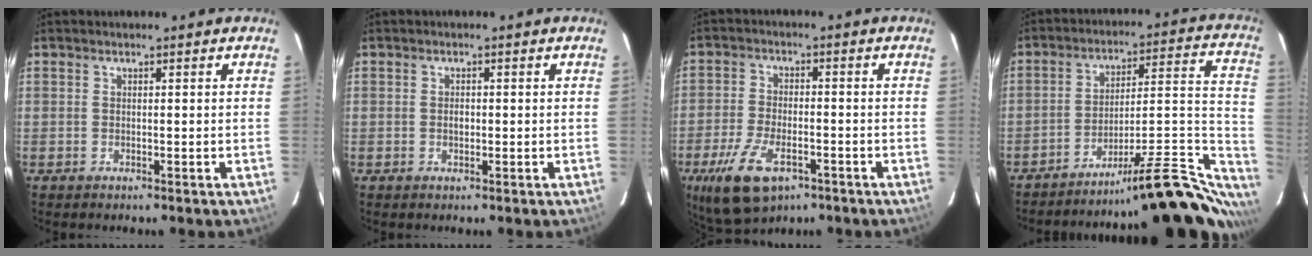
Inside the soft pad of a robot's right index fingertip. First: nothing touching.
{"total": 1.2, "force": [-0.1, 0.9, 0.7], "torque": [-0.012, 0.001, -0.002]}
{"total": 12.0, "force": [-6.5, 5.8, 8.2], "torque": [-0.184, -0.019, -0.115]}
{"total": 21.9, "force": [-16.7, 3.6, 13.7], "torque": [-0.158, 0.011, -0.240]}